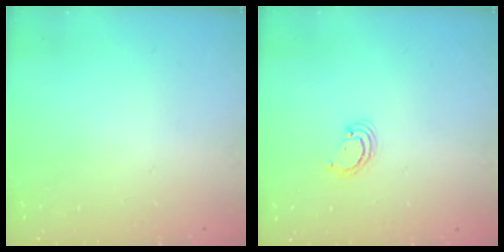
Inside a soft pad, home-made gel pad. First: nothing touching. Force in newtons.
{"total": 3.1, "press": 3.1, "slide": 0.2}